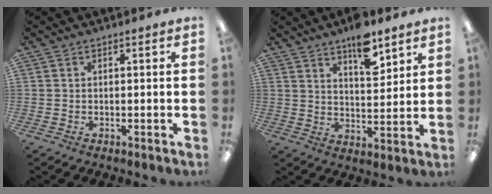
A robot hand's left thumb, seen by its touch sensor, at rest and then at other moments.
{"total": 9.7, "force": [7.2, 3.6, 5.5], "torque": [-0.069, -0.046, 0.120]}